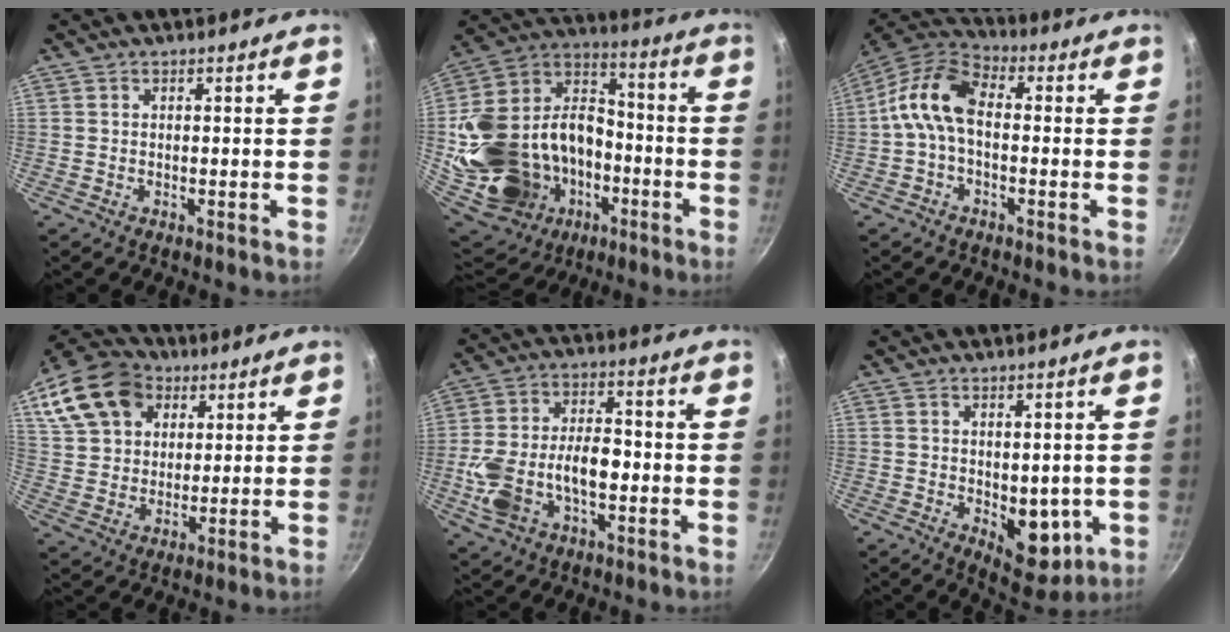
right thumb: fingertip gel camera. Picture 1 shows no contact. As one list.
[{"total": 29.6, "force": [-8.1, 22.9, 17.0], "torque": [-0.297, 0.065, -0.114]}, {"total": 11.2, "force": [-0.7, 6.8, 8.9], "torque": [-0.164, 0.040, -0.032]}, {"total": 17.4, "force": [8.1, 12.4, 9.1], "torque": [-0.166, 0.007, 0.147]}, {"total": 13.9, "force": [-3.0, 8.2, 10.8], "torque": [-0.190, 0.032, -0.055]}, {"total": 9.0, "force": [-1.1, 5.4, 7.1], "torque": [-0.056, -0.015, -0.001]}]